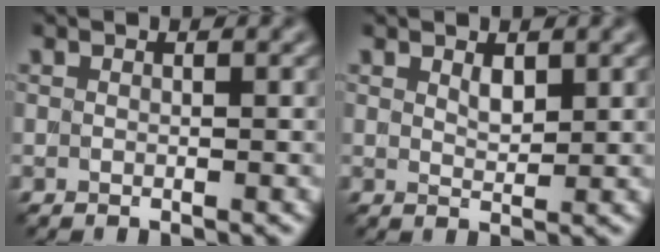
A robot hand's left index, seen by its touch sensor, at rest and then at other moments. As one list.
[{"total": 1.2, "force": [0.9, 0.5, 0.6], "torque": [-0.013, -0.001, 0.017]}]